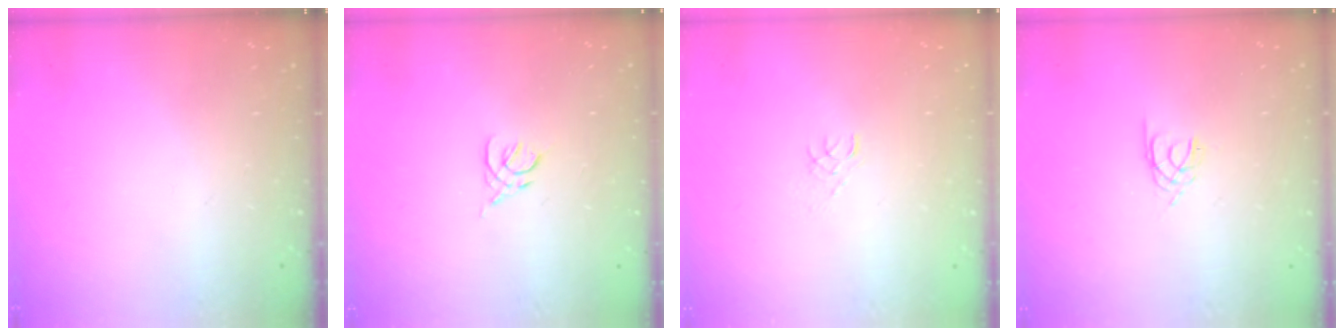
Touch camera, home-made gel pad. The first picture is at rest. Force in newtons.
{"total": 2.2, "press": 2.1, "slide": 0.6}
{"total": 2.4, "press": 2.4, "slide": 0.3}
{"total": 1.6, "press": 1.6, "slide": 0.3}